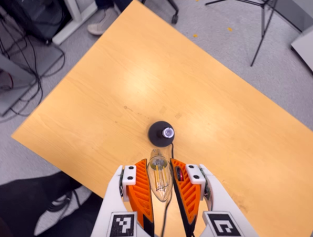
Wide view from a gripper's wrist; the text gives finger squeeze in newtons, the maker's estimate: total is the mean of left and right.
{"total": 10.7, "left": 10.1, "right": 11.2}